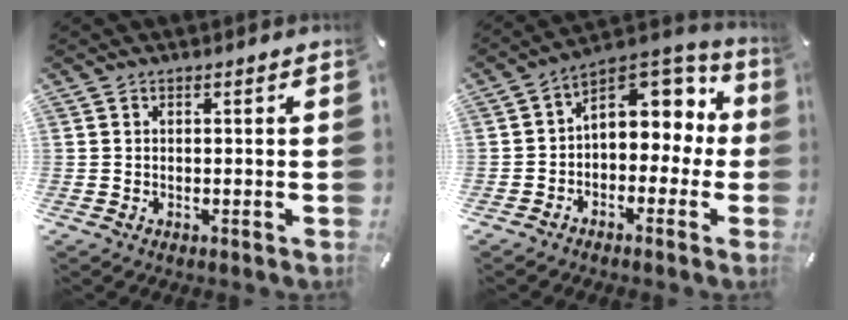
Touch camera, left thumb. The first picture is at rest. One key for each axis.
{"total": 8.7, "fx": 2.7, "fy": 6.7, "fz": 4.9, "tx": -0.057, "ty": -0.024, "tz": 0.047}